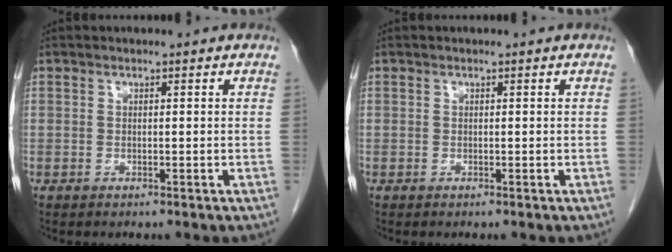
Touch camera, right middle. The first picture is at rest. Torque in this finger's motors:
{"motor_torque": [-0.01, -0.01, 0.00, 0.00]}